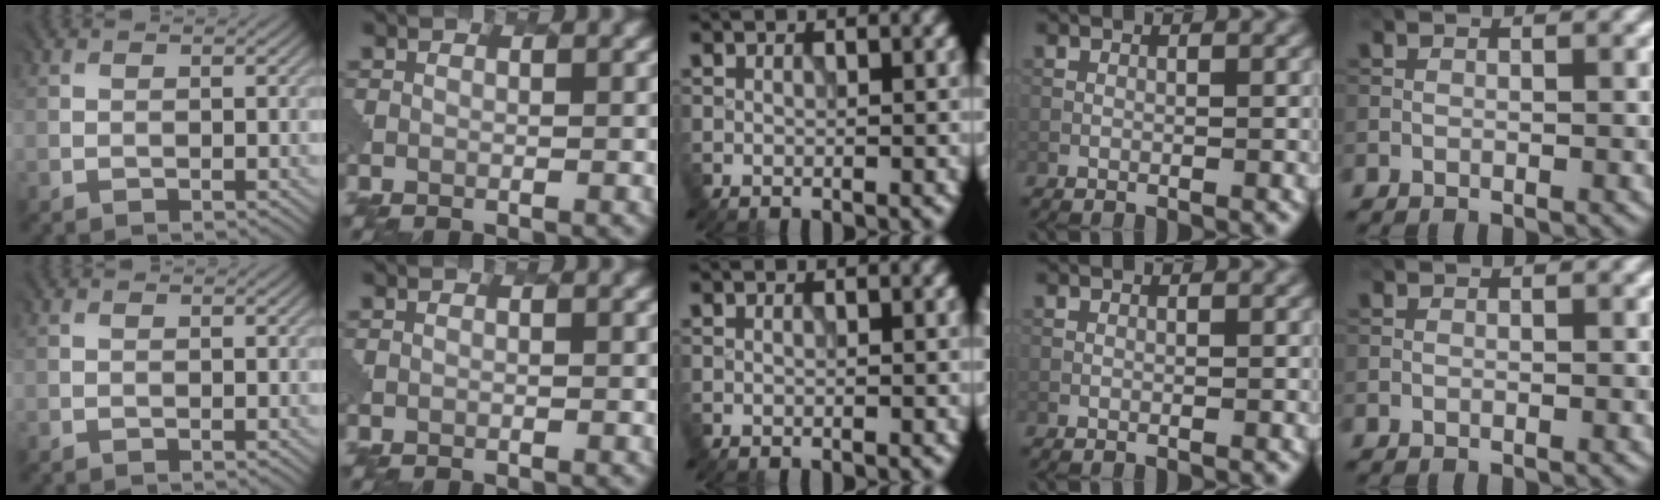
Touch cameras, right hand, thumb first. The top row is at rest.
{}